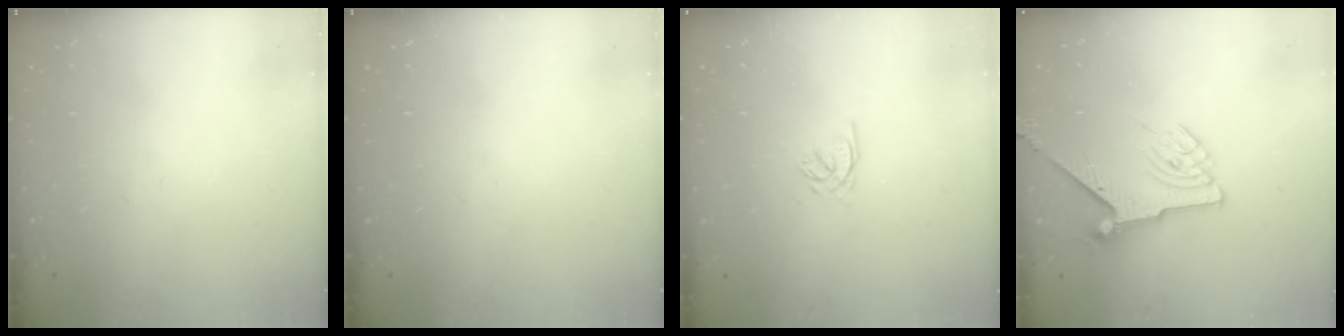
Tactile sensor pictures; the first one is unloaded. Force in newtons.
{"total": 0.0}
{"total": 2.4, "press": 2.4, "slide": 0.3}
{"total": 7.4, "press": 7.4, "slide": 0.1}